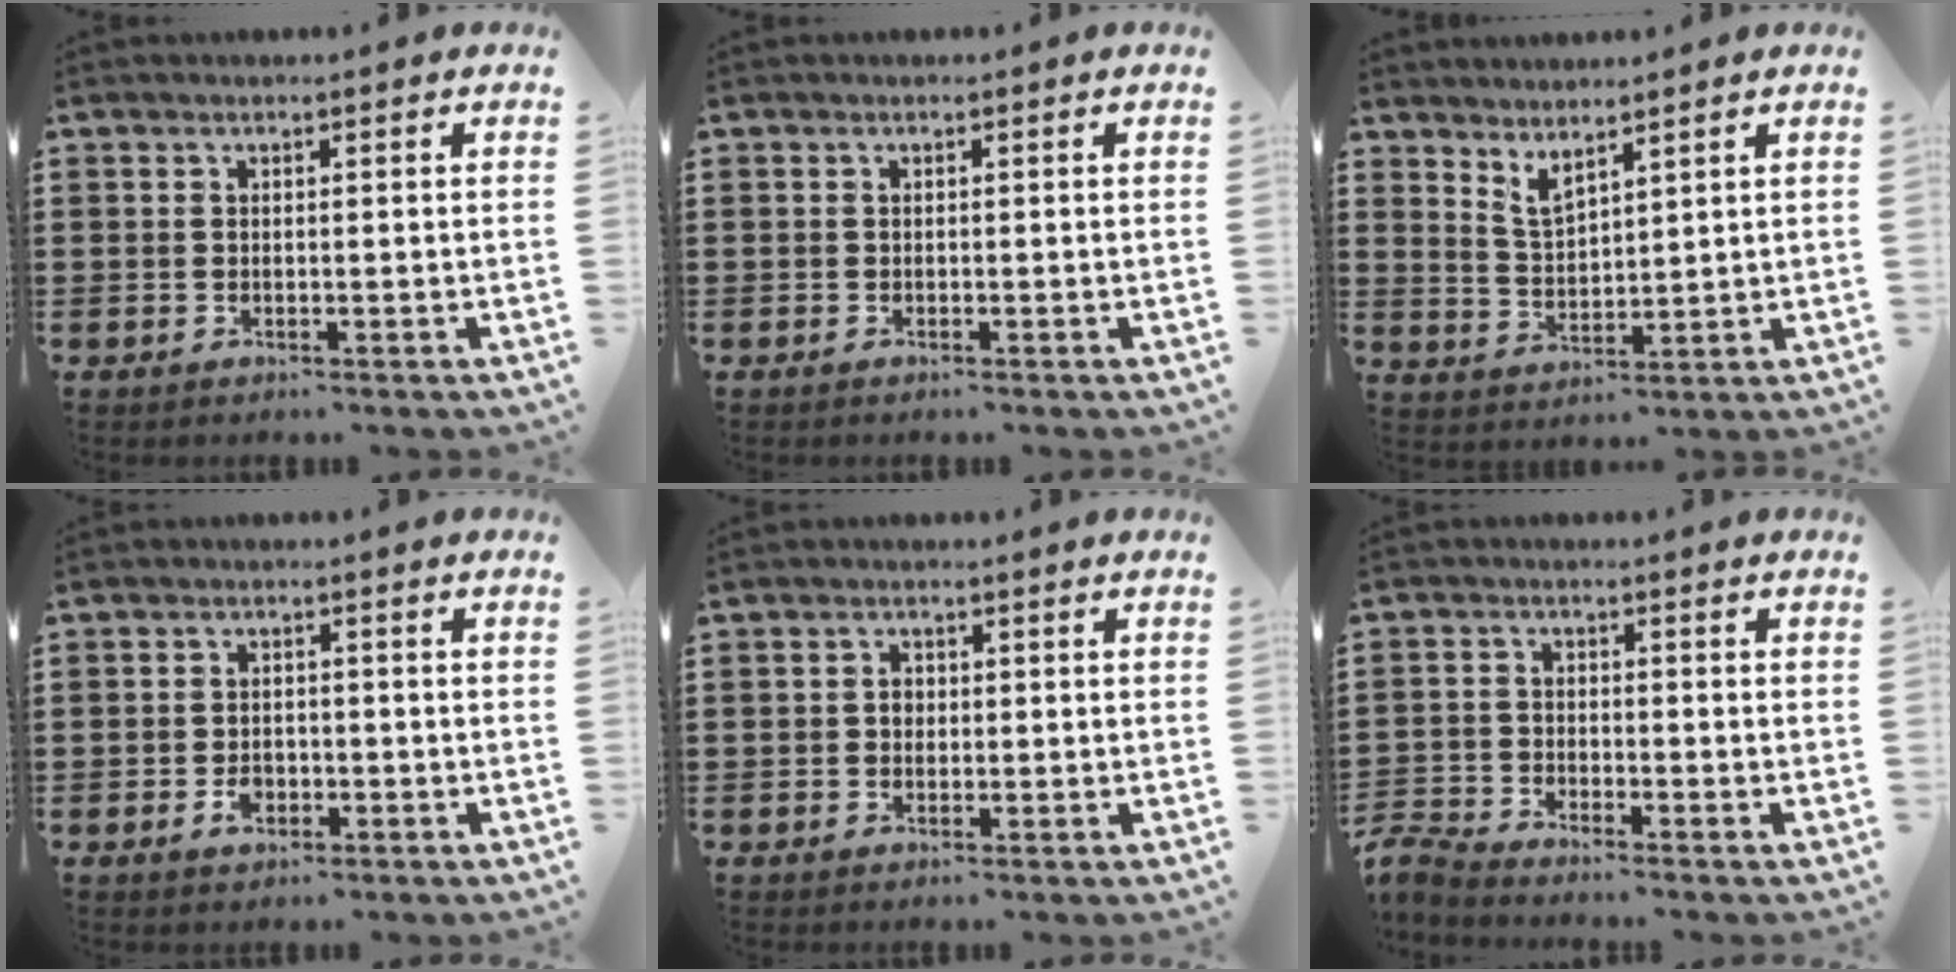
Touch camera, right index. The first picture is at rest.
{"total": 0.0}
{"total": 3.3, "force": [3.1, 0.8, 1.1], "torque": [-0.031, -0.004, 0.057]}
{"total": 2.3, "force": [-1.0, 1.5, 1.5], "torque": [-0.028, 0.001, -0.019]}
{"total": 1.4, "force": [-0.1, 1.1, 0.8], "torque": [-0.016, 0.005, -0.003]}
{"total": 3.4, "force": [-3.4, 0.3, 0.2], "torque": [-0.030, -0.005, -0.078]}